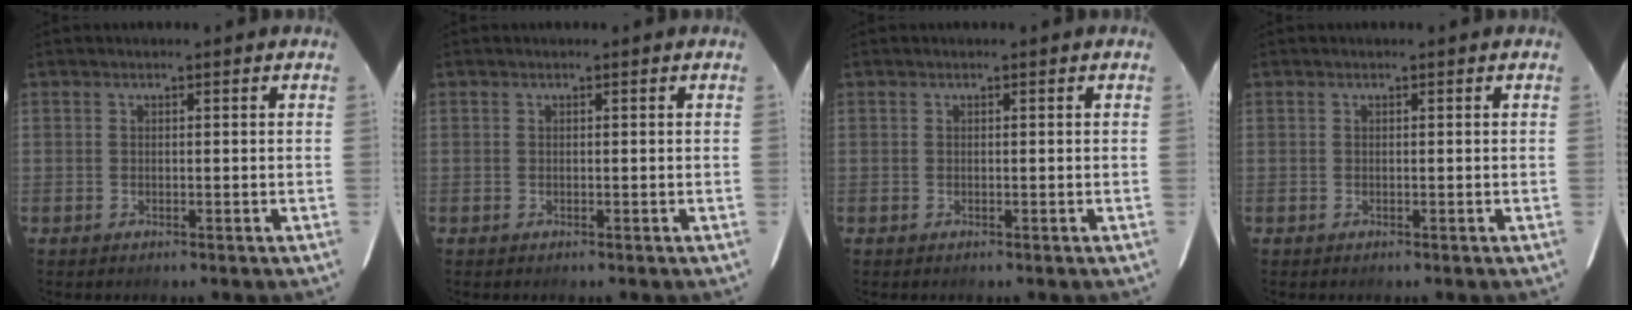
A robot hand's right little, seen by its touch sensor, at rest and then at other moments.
{"total": 0.0}
{"total": 0.0}
{"total": 0.0}